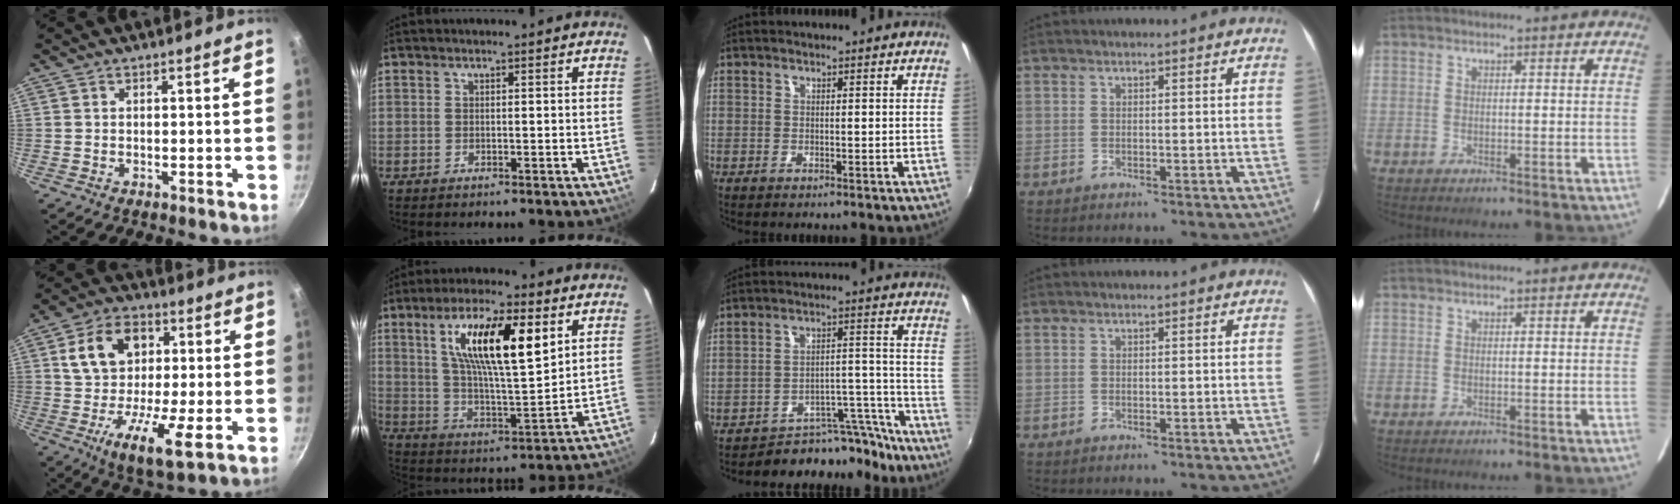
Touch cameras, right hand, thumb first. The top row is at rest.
{"thumb": {"total": 15.8, "force": [-0.3, 9.1, 13.0], "torque": [-0.194, 0.012, -0.018]}, "index": {"total": 17.8, "force": [7.1, 4.7, 15.6], "torque": [-0.268, 0.006, 0.126]}, "middle": {"total": 11.4, "force": [-10.5, 4.1, 1.4], "torque": [-0.004, 0.054, -0.142]}}